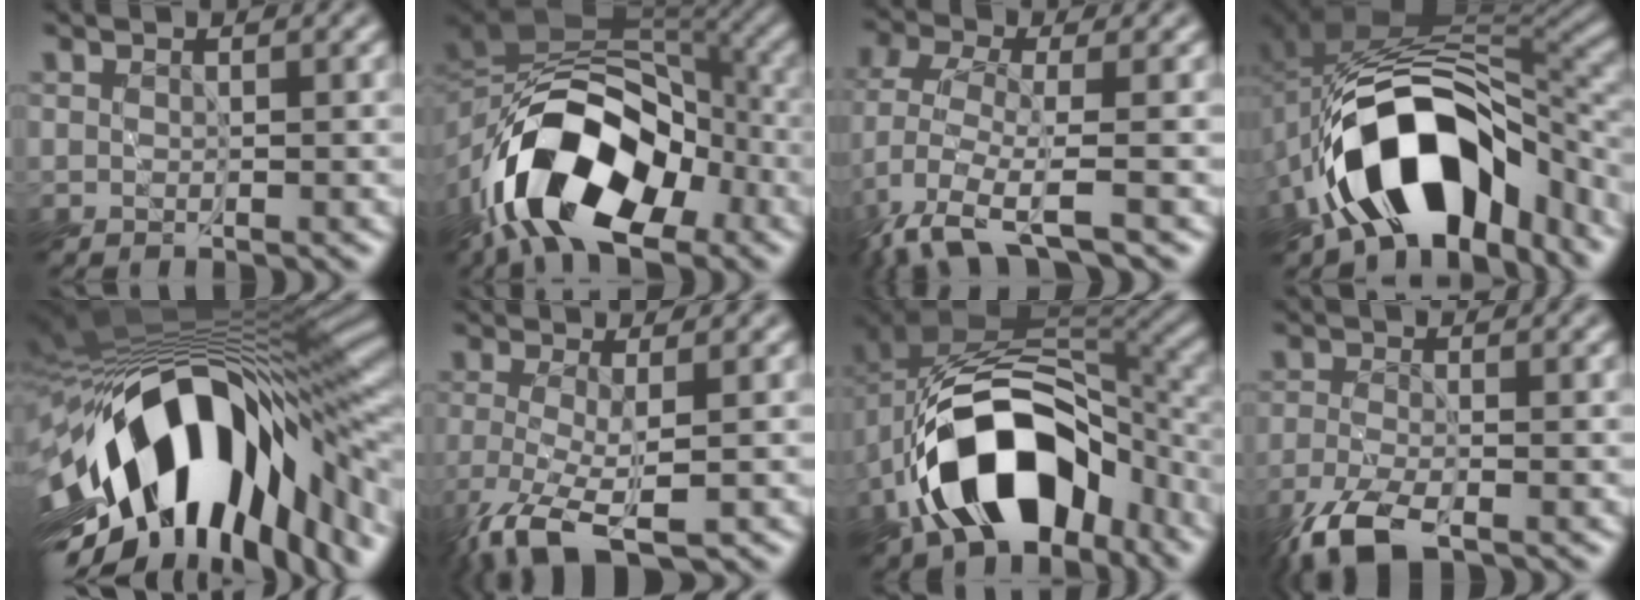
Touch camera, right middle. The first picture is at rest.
{"total": 14.5, "force": [-7.5, 7.7, 9.7], "torque": [-0.153, 0.002, -0.144]}
{"total": 5.2, "force": [-3.3, 1.0, 3.9], "torque": [-0.088, -0.010, -0.078]}
{"total": 14.6, "force": [-6.9, 7.8, 10.1], "torque": [-0.143, 0.007, -0.113]}
{"total": 17.0, "force": [-5.4, 7.8, 14.1], "torque": [-0.216, -0.023, -0.082]}
{"total": 4.9, "force": [-2.8, 0.9, 4.0], "torque": [-0.087, -0.015, -0.055]}
{"total": 14.5, "force": [-5.8, 8.9, 10.0], "torque": [-0.151, 0.009, -0.107]}
{"total": 5.3, "force": [-3.9, 1.5, 3.3], "torque": [-0.071, -0.015, -0.082]}